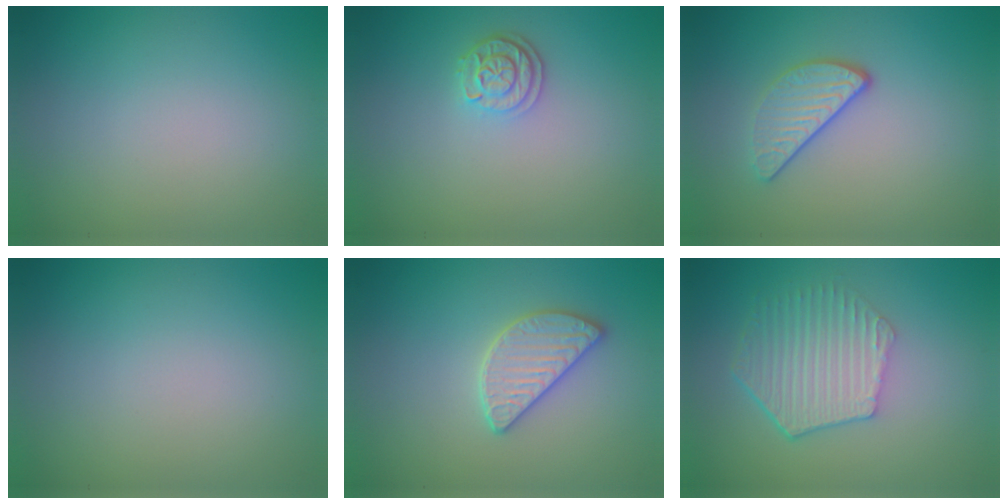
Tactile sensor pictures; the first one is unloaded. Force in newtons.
{"total": 2.4, "press": 2.1, "slide": 1.3}
{"total": 3.0, "press": 2.5, "slide": 1.6}
{"total": 0.0}
{"total": 2.8, "press": 2.8, "slide": 0.5}
{"total": 5.6, "press": 4.1, "slide": 3.7}